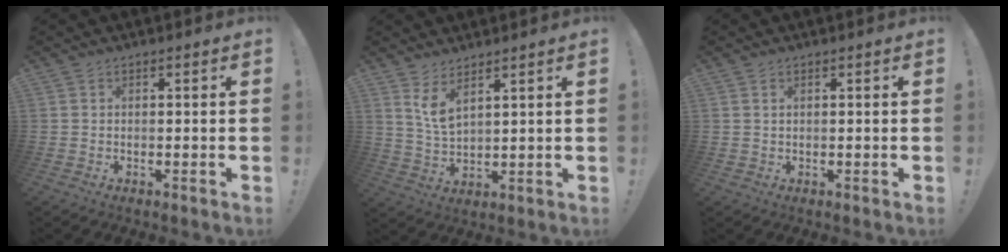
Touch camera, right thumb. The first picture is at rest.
{"total": 6.2, "force": [4.6, 1.7, 3.9], "torque": [-0.079, -0.030, 0.083]}
{"total": 0.8, "force": [0.5, 0.3, 0.5], "torque": [-0.017, 0.003, 0.012]}